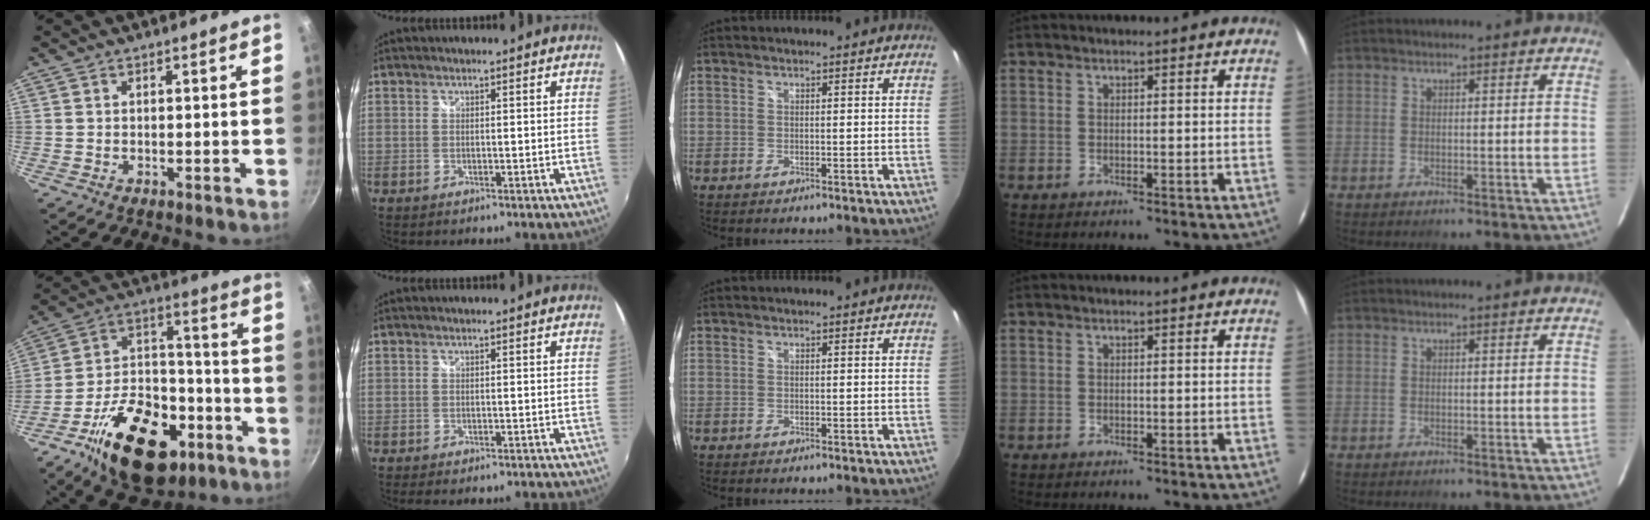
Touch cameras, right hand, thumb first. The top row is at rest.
{"thumb": {"total": 24.1, "force": [-12.0, 13.6, 15.9], "torque": [-0.223, 0.068, -0.185]}, "index": {"total": 6.6, "force": [-5.8, 1.6, 2.9], "torque": [-0.063, -0.018, -0.079]}}